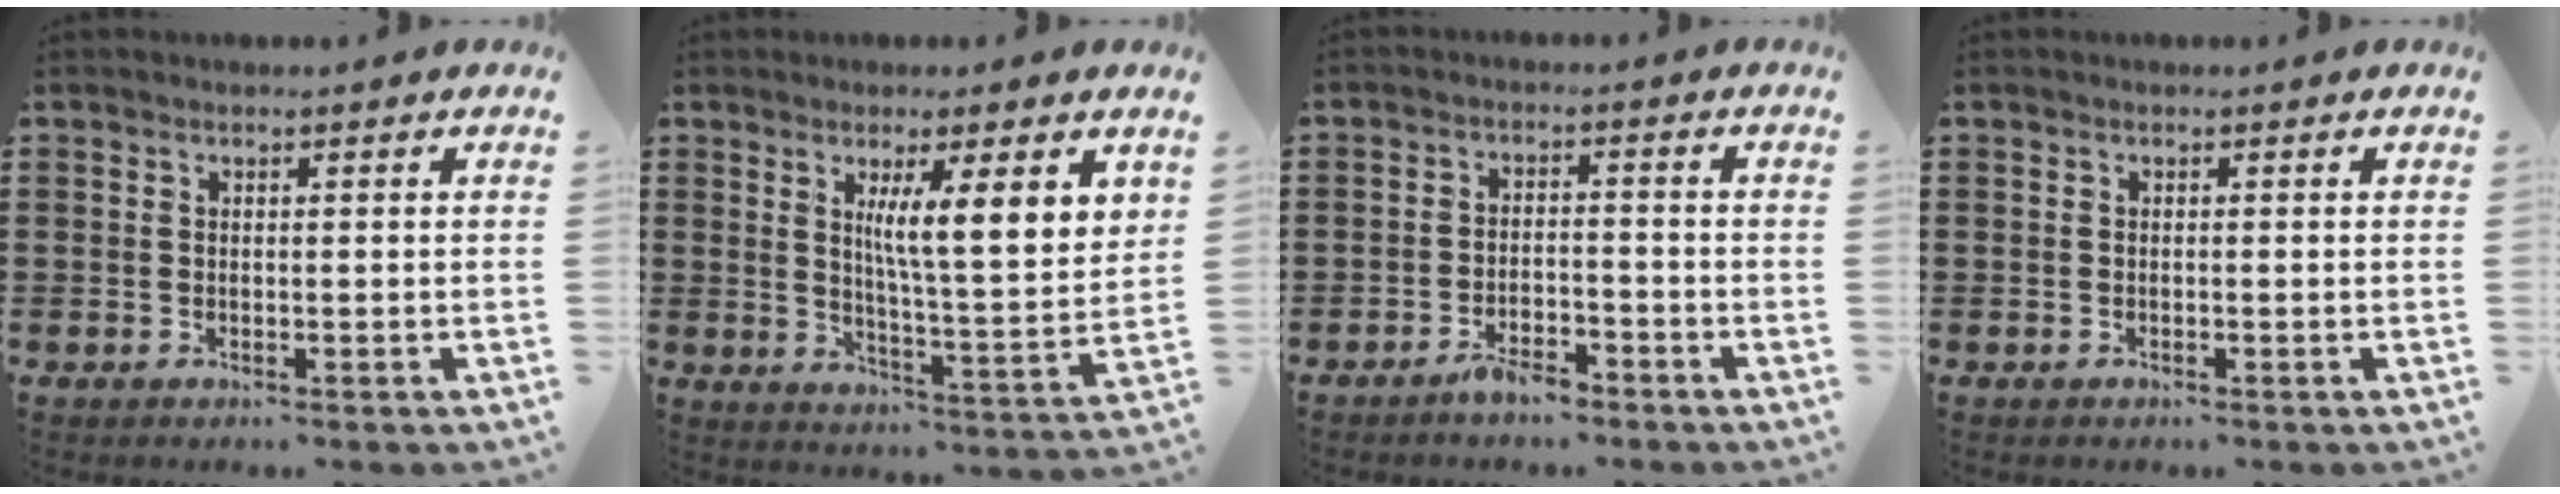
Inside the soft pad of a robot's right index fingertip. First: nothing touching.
{"total": 7.6, "force": [3.5, 0.7, 6.7], "torque": [-0.122, -0.016, 0.054]}
{"total": 3.1, "force": [-2.7, 0.9, 1.3], "torque": [-0.022, 0.011, -0.051]}
{"total": 0.0}